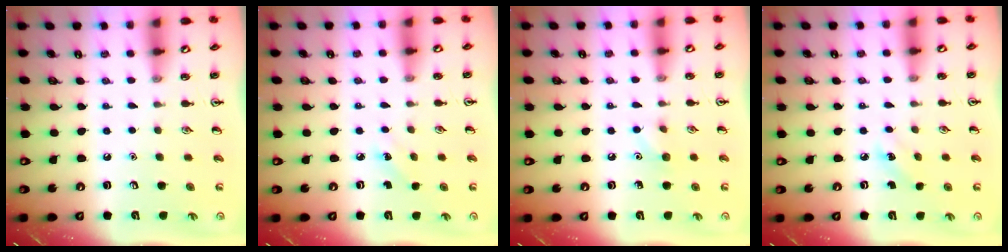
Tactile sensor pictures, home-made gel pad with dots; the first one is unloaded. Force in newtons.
{"total": 2.8, "press": 2.6, "slide": 1.0}
{"total": 5.4, "press": 5.2, "slide": 1.6}
{"total": 3.8, "press": 3.6, "slide": 1.2}